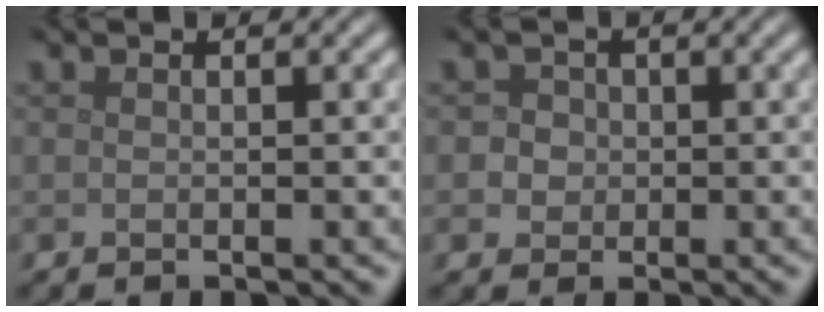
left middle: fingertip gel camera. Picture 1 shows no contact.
{"total": 3.2, "force": [0.7, 2.9, 1.2], "torque": [-0.005, 0.015, -0.003]}